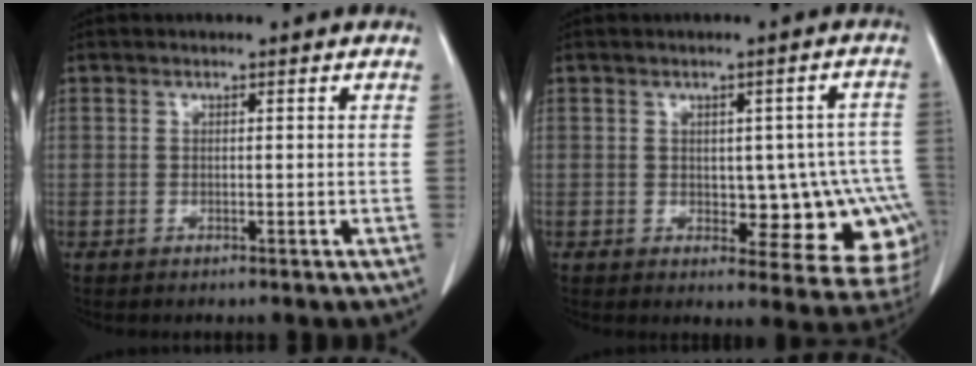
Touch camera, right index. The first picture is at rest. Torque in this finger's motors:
{"motor_torque": [0.31, 0.12, 0.15, 0.03]}